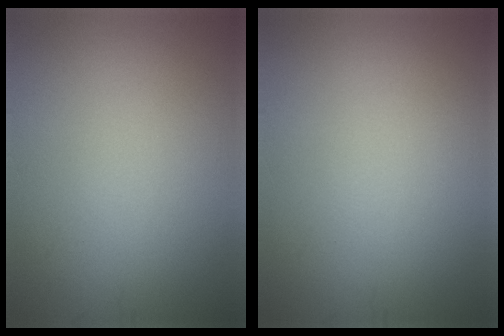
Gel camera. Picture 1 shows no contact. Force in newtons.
{"total": 0.0}